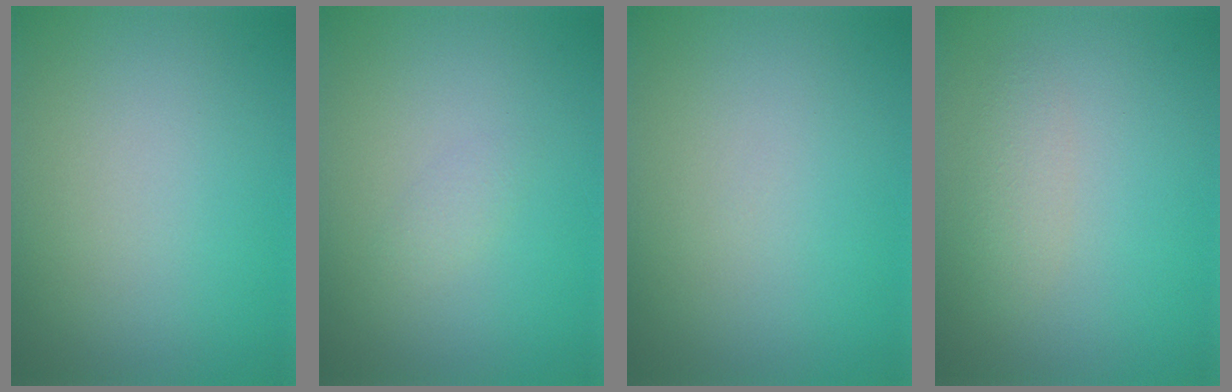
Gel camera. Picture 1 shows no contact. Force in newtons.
{"total": 0.7, "press": 0.7, "slide": 0.0}
{"total": 0.0}
{"total": 1.5, "press": 1.5, "slide": 0.1}